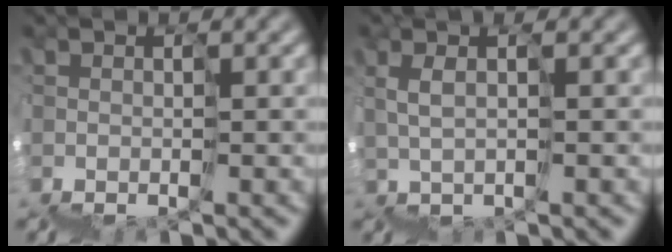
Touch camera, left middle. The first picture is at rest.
{"total": 2.7, "force": [2.6, 0.0, 0.6], "torque": [0.012, 0.028, 0.044]}